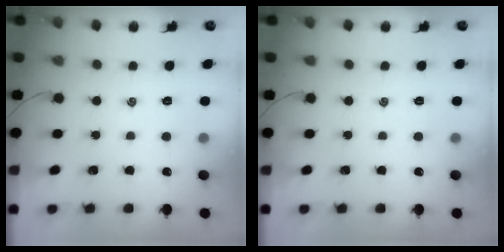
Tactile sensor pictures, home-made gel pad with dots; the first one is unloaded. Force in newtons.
{"total": 0.0}